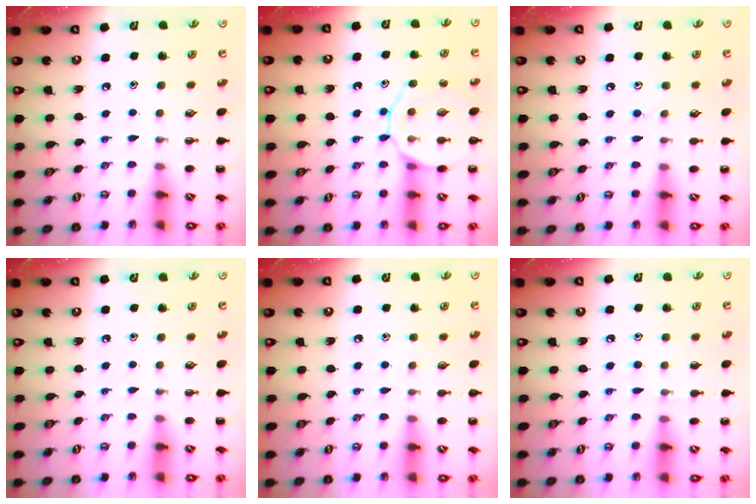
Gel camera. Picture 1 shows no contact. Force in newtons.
{"total": 12.1, "press": 12.0, "slide": 1.3}
{"total": 4.4, "press": 4.2, "slide": 1.5}
{"total": 0.0}
{"total": 5.3, "press": 5.0, "slide": 1.6}
{"total": 5.2, "press": 4.9, "slide": 1.6}